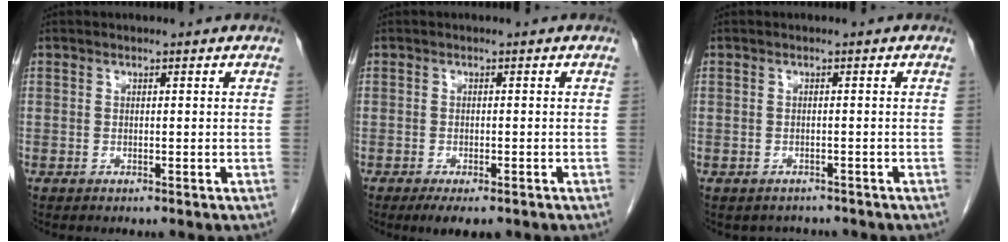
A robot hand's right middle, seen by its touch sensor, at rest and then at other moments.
{"total": 4.3, "force": [-3.0, 1.4, 2.7], "torque": [-0.035, -0.006, -0.043]}
{"total": 2.5, "force": [-2.2, 1.3, 0.0], "torque": [-0.003, 0.002, -0.031]}